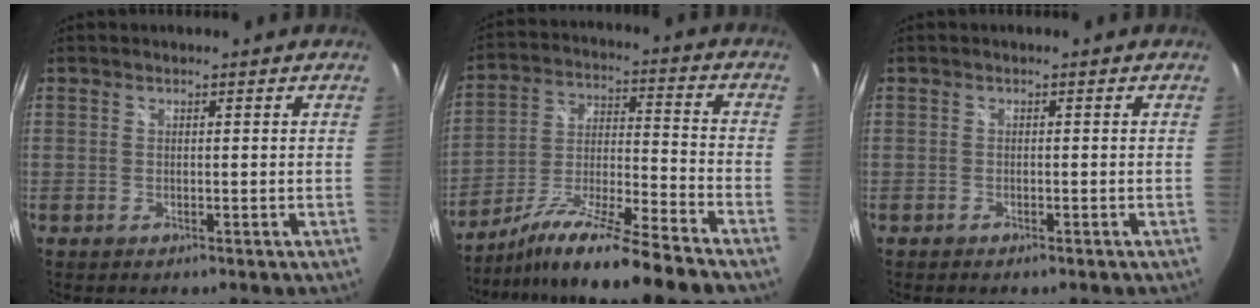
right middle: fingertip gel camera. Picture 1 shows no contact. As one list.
[{"total": 15.1, "force": [-12.6, -1.5, 8.2], "torque": [-0.151, -0.019, -0.224]}, {"total": 0.9, "force": [-0.8, 0.3, 0.3], "torque": [-0.010, -0.003, -0.014]}]